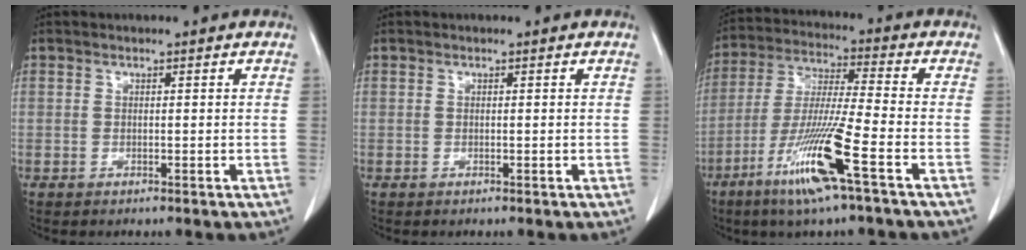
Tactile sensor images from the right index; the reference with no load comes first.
{"total": 0.0}
{"total": 13.5, "force": [-6.6, -0.6, 11.8], "torque": [-0.240, -0.027, -0.126]}